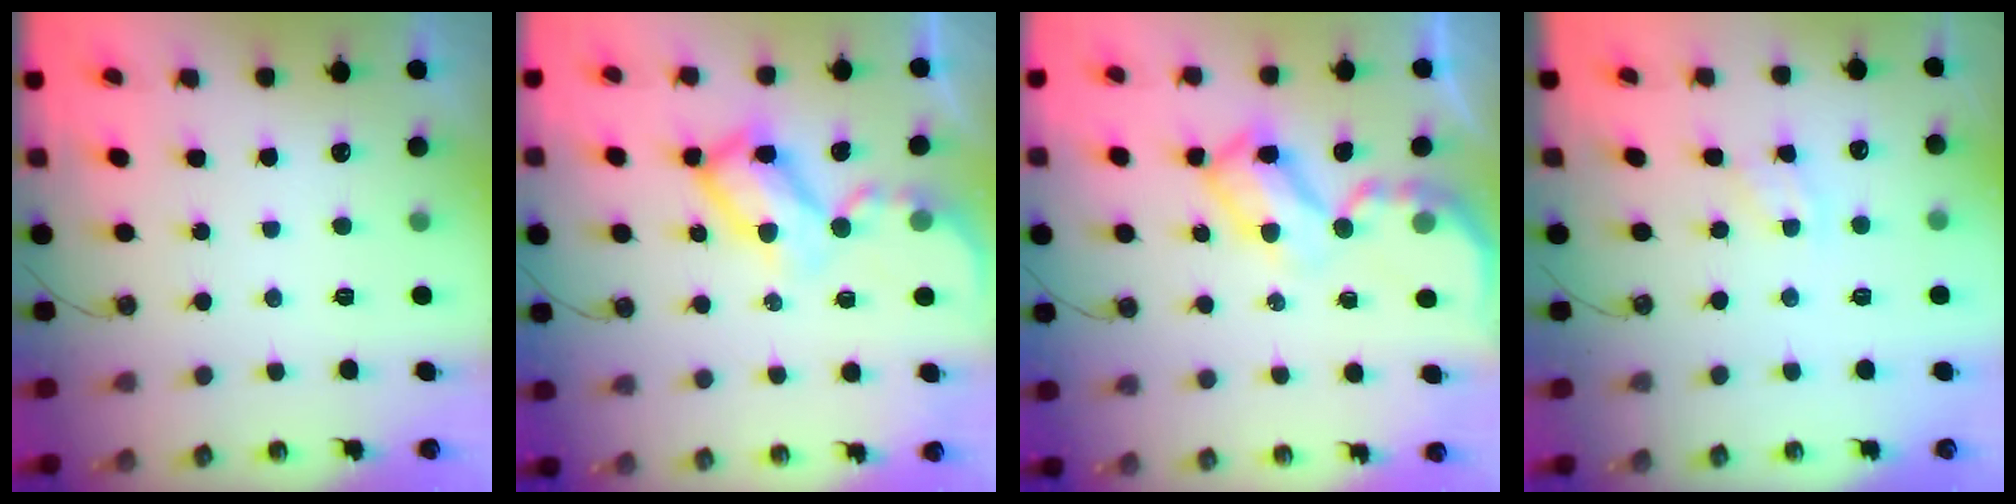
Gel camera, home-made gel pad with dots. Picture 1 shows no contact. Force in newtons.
{"total": 12.2, "press": 12.2, "slide": 1.1}
{"total": 9.5, "press": 9.4, "slide": 0.8}
{"total": 2.8, "press": 2.8, "slide": 0.4}